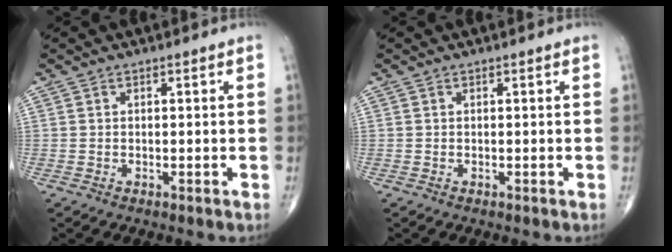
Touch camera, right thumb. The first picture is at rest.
{"total": 0.0}